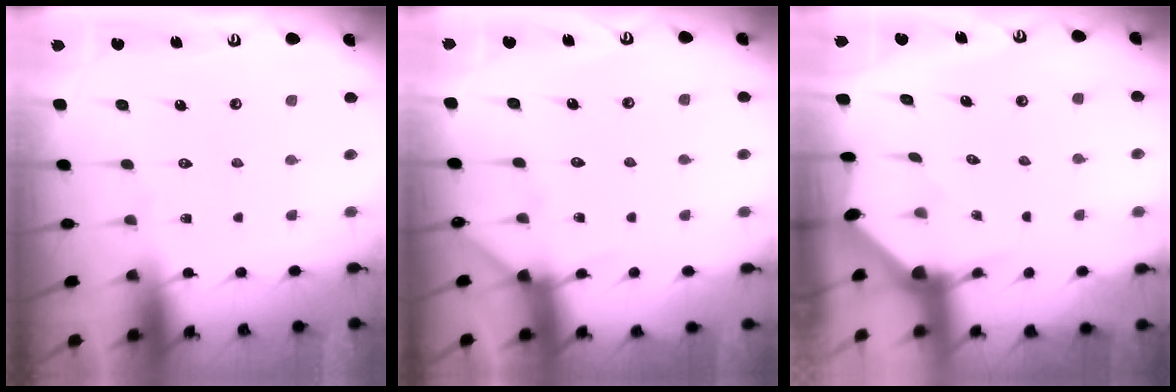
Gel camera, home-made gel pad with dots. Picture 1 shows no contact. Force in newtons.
{"total": 5.1, "press": 5.1, "slide": 0.4}
{"total": 3.3, "press": 3.3, "slide": 0.3}